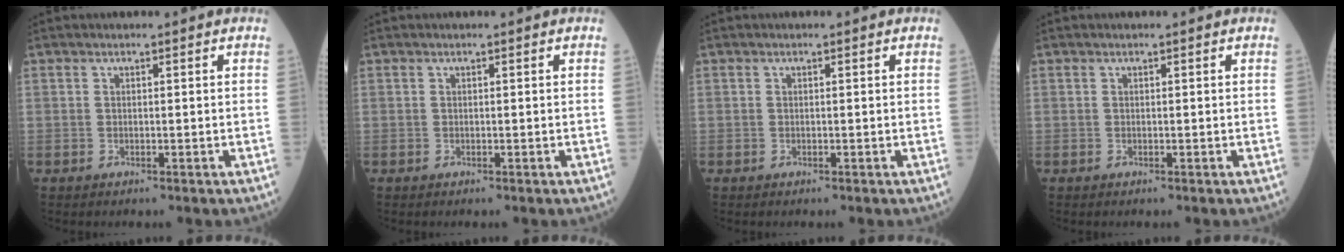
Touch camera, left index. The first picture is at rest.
{"total": 0.0}
{"total": 0.0}
{"total": 0.0}